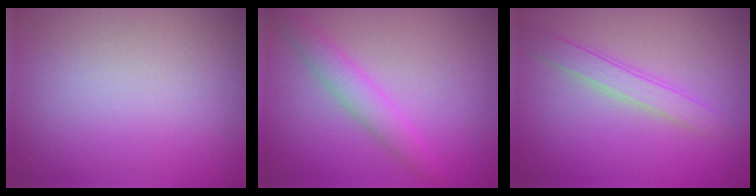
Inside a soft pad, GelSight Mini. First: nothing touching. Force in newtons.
{"total": 2.6, "press": 2.6, "slide": 0.0}
{"total": 2.3, "press": 2.3, "slide": 0.1}